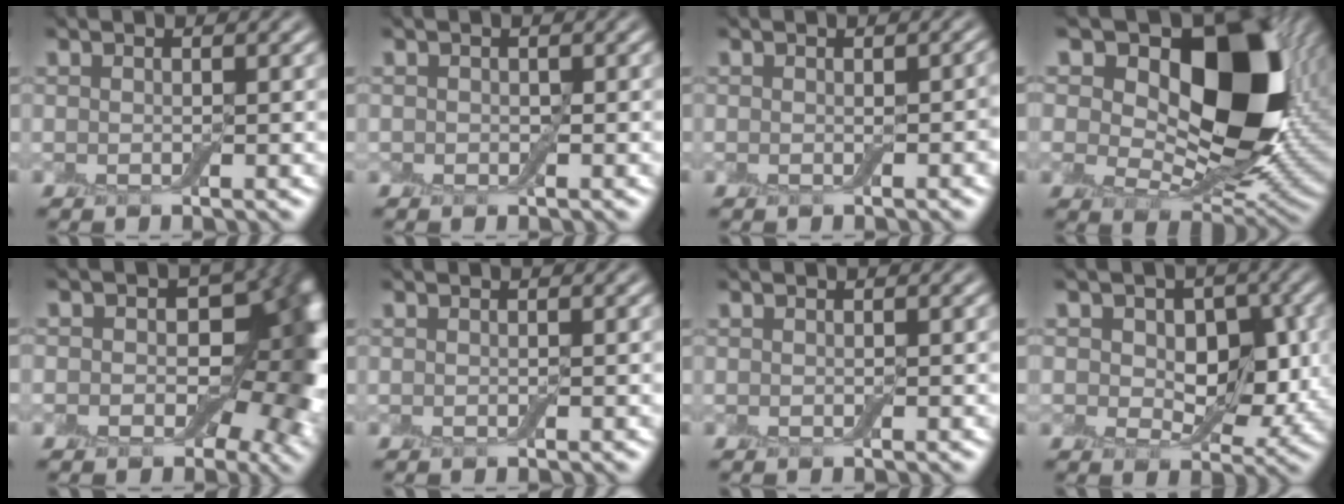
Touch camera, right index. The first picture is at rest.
{"total": 0.5, "force": [-0.1, 0.5, 0.1], "torque": [-0.002, 0.001, -0.007]}
{"total": 1.3, "force": [-0.2, 0.7, 1.0], "torque": [-0.011, 0.000, -0.002]}
{"total": 16.9, "force": [7.6, 9.3, 11.9], "torque": [-0.177, 0.031, 0.115]}
{"total": 11.7, "force": [0.7, 8.2, 8.2], "torque": [-0.048, -0.003, 0.004]}
{"total": 0.0}
{"total": 0.0}
{"total": 5.7, "force": [0.9, 4.1, 3.8], "torque": [-0.052, -0.005, 0.006]}